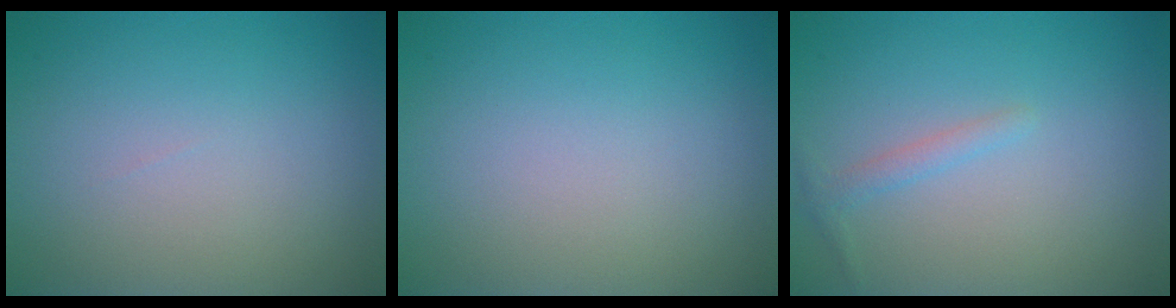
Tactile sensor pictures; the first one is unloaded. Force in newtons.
{"total": 0.0}
{"total": 1.2, "press": 1.2, "slide": 0.0}